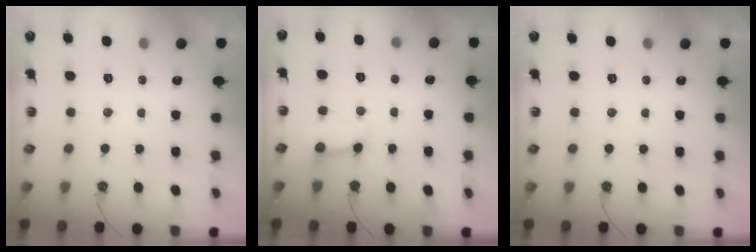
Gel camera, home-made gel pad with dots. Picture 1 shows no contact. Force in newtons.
{"total": 5.4, "press": 5.4, "slide": 0.7}
{"total": 0.0}